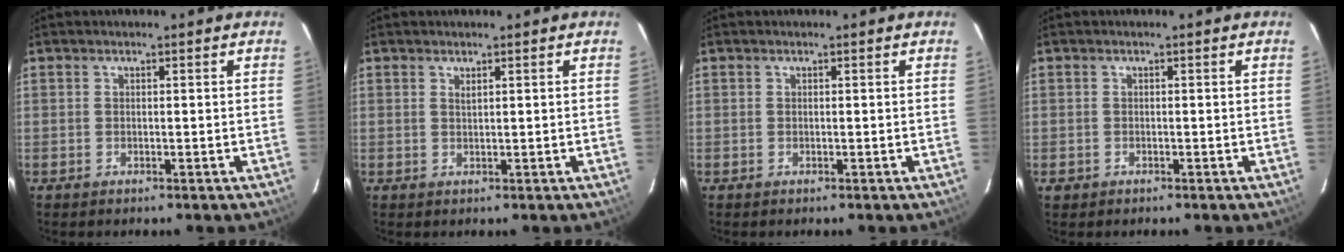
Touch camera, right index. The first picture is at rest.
{"total": 0.7, "force": [0.6, 0.1, 0.5], "torque": [-0.007, 0.000, 0.011]}
{"total": 0.0}
{"total": 1.4, "force": [-0.5, 1.3, 0.1], "torque": [-0.004, 0.002, -0.005]}